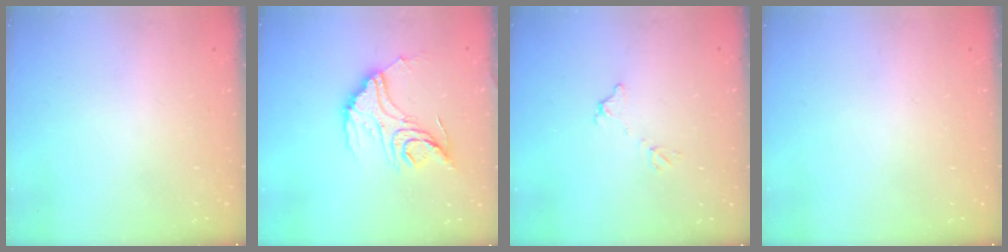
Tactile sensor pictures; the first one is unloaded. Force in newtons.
{"total": 16.3, "press": 16.3, "slide": 1.3}
{"total": 6.2, "press": 6.2, "slide": 0.3}
{"total": 0.0}